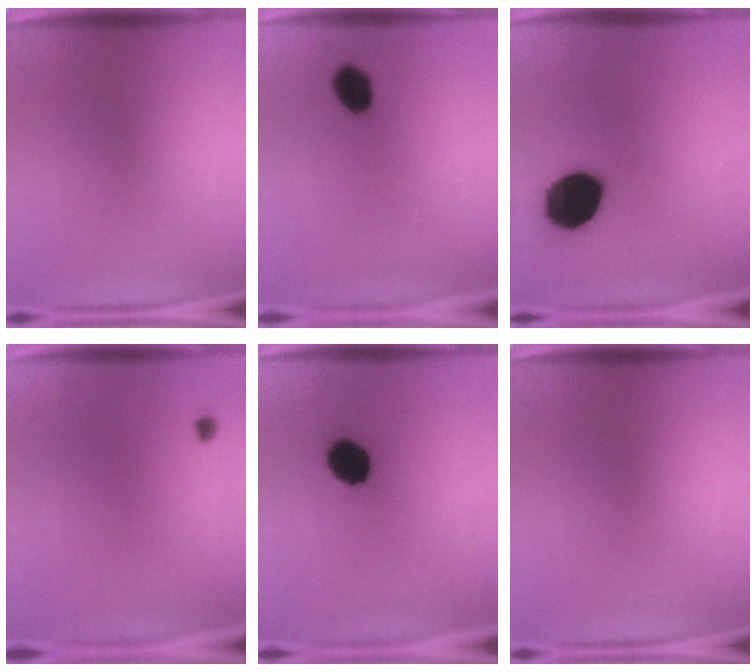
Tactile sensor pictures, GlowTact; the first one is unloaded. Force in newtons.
{"total": 5.9}
{"total": 18.7}
{"total": 0.8}
{"total": 10.2}
{"total": 0.0}